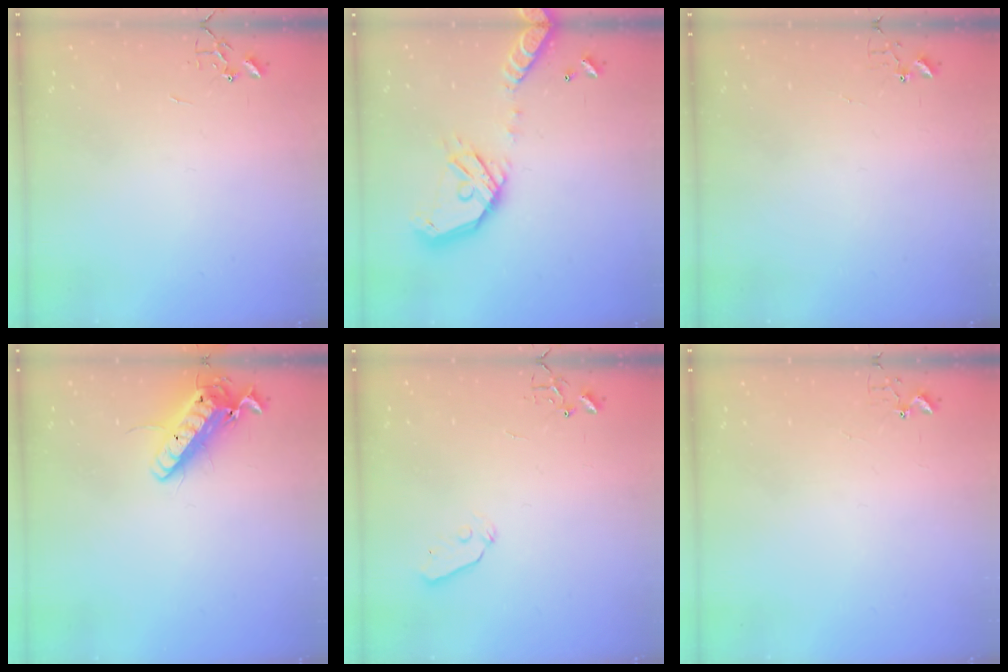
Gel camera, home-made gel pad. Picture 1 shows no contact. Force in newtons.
{"total": 19.5, "press": 19.2, "slide": 3.4}
{"total": 3.9, "press": 3.9, "slide": 0.3}
{"total": 15.6, "press": 15.4, "slide": 2.8}
{"total": 4.5, "press": 4.4, "slide": 0.7}
{"total": 2.7, "press": 2.7, "slide": 0.2}